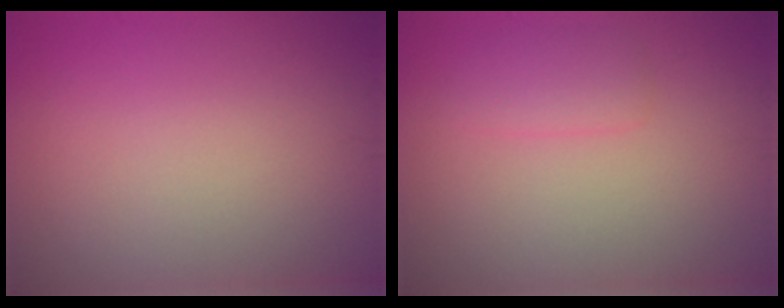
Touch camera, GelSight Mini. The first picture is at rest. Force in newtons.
{"total": 1.6, "press": 1.6, "slide": 0.2}